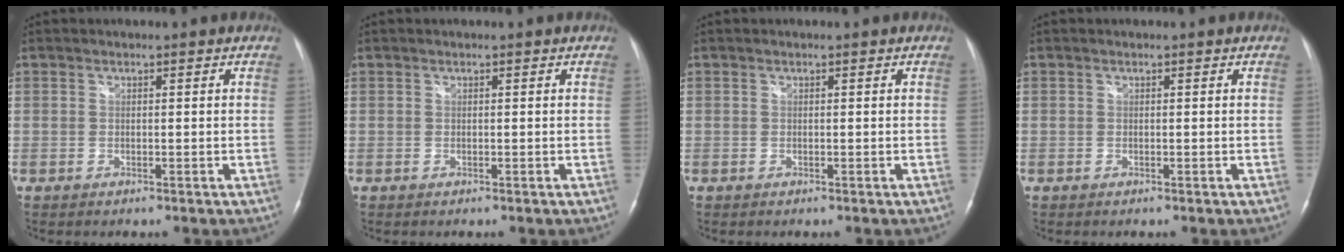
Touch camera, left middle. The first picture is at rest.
{"total": 0.0}
{"total": 0.0}
{"total": 0.0}